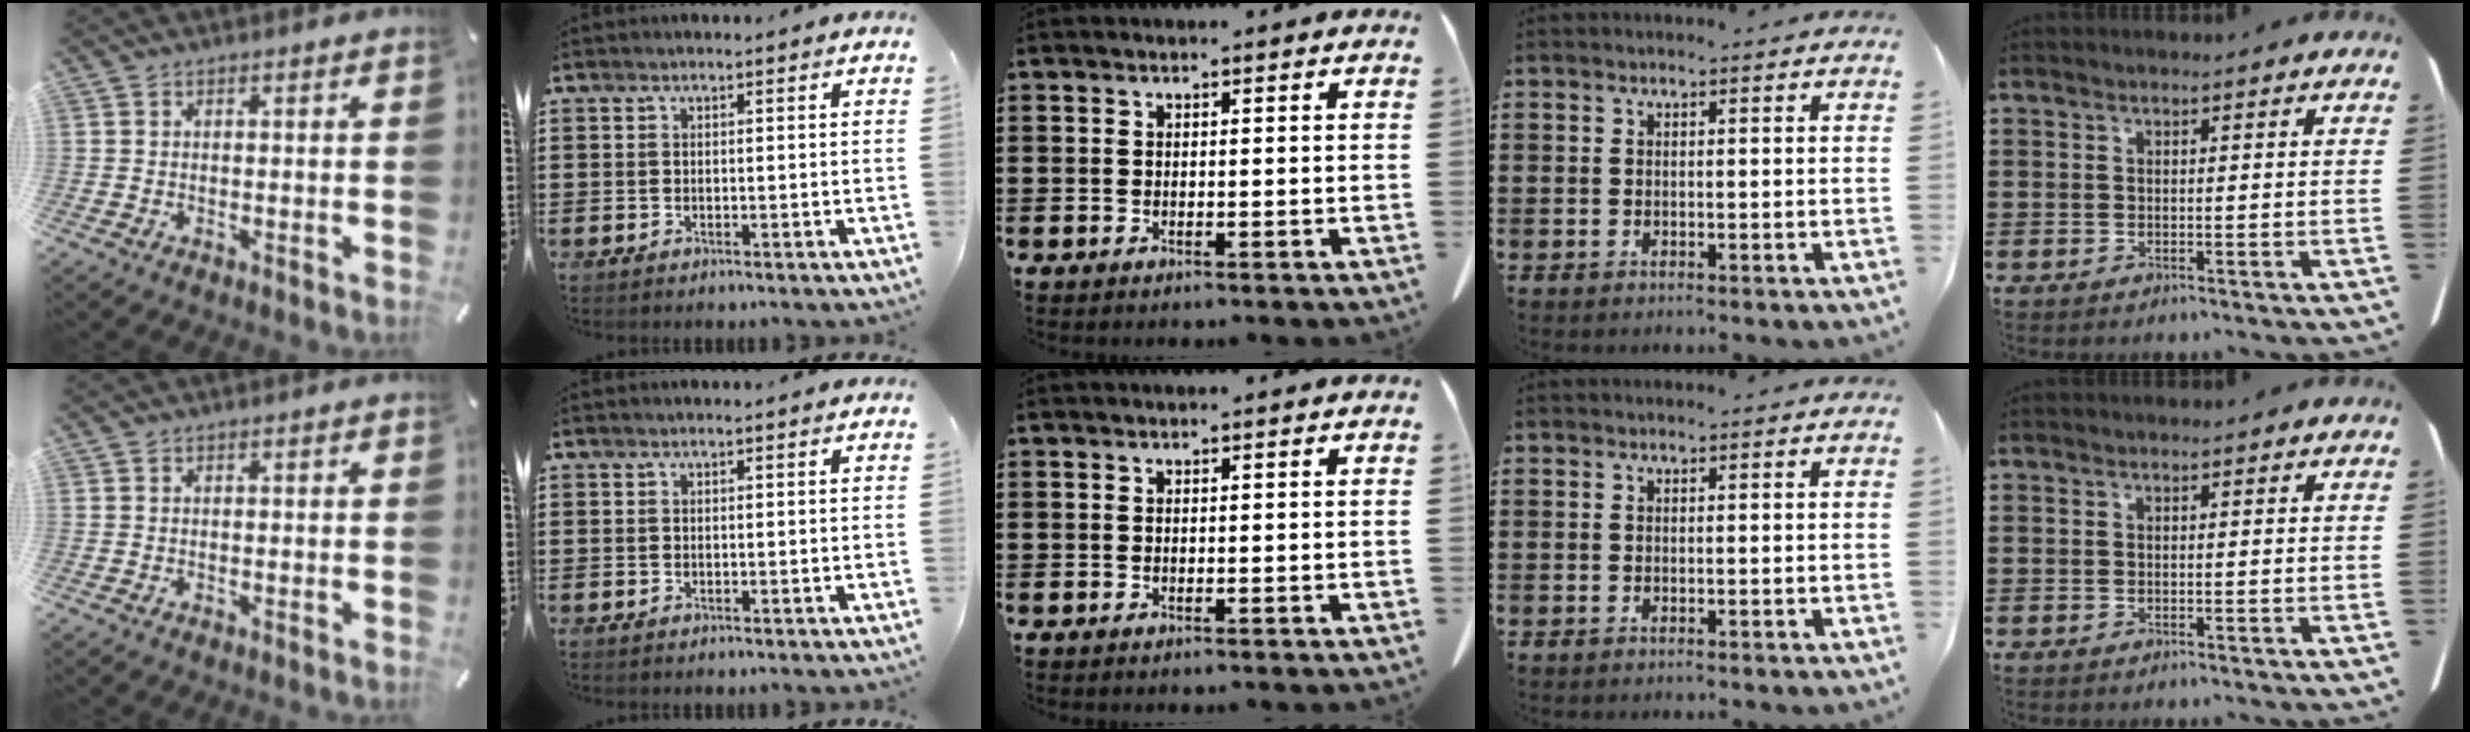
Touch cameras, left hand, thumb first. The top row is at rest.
{}